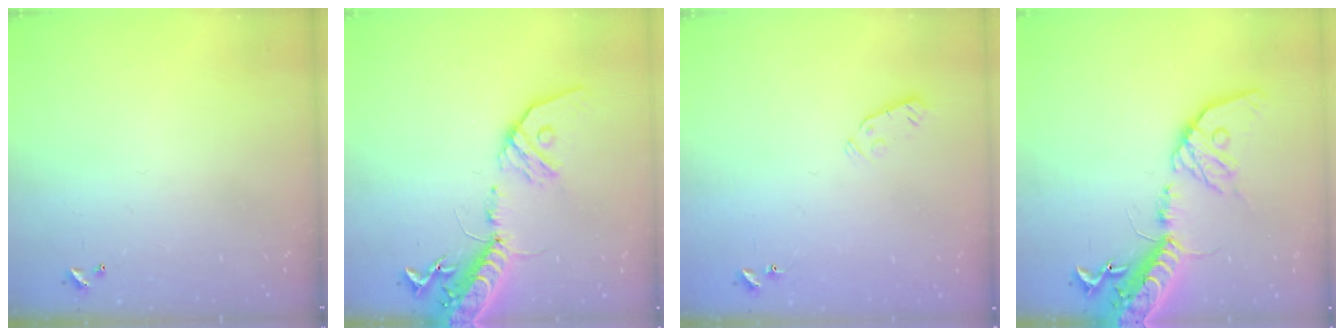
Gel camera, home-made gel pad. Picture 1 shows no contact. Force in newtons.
{"total": 18.2, "press": 17.7, "slide": 4.0}
{"total": 3.1, "press": 3.0, "slide": 0.9}
{"total": 20.9, "press": 20.4, "slide": 4.4}